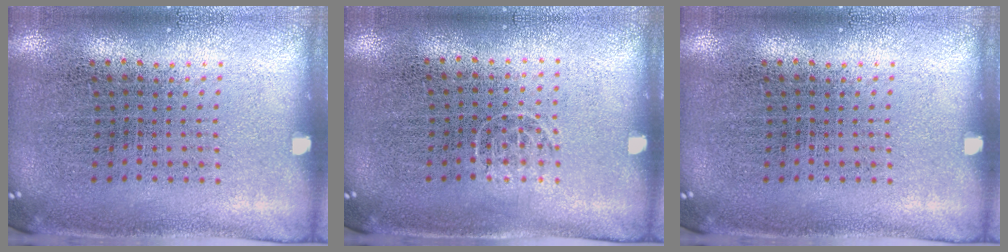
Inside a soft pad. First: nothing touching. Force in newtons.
{"total": 0.6, "press": 0.4, "slide": 0.4}
{"total": 0.0}